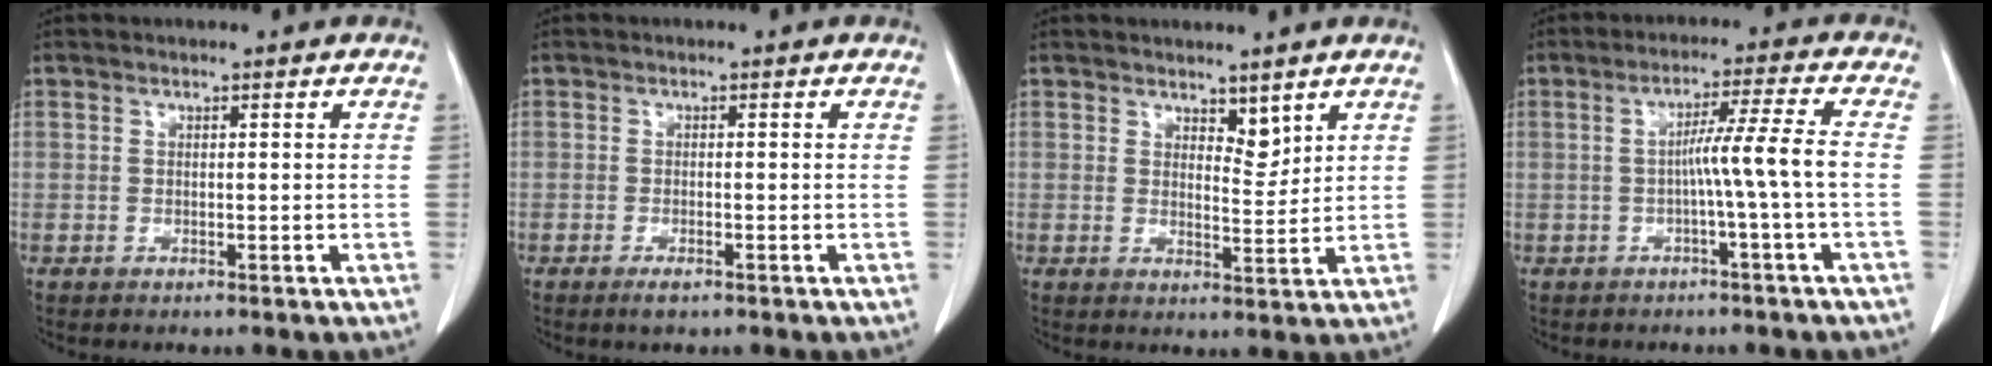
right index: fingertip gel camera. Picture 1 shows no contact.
{"total": 1.6, "force": [-1.1, 0.3, 1.2], "torque": [-0.021, -0.003, -0.015]}
{"total": 3.2, "force": [2.4, 1.4, 1.6], "torque": [-0.023, -0.011, 0.043]}
{"total": 6.1, "force": [-1.1, -1.8, 5.7], "torque": [-0.094, 0.014, -0.016]}